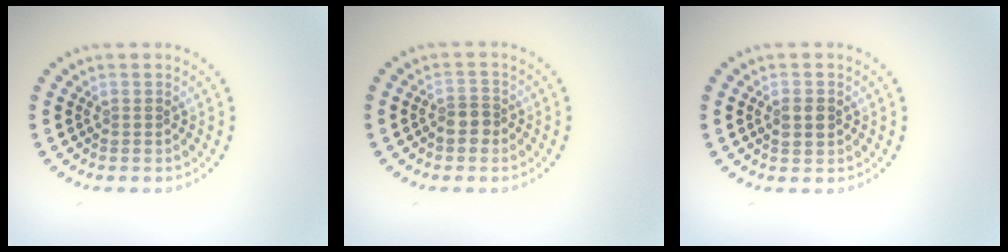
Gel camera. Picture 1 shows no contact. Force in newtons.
{"total": 1.9, "press": 1.7, "slide": 0.8}
{"total": 1.7, "press": 1.7, "slide": 0.1}